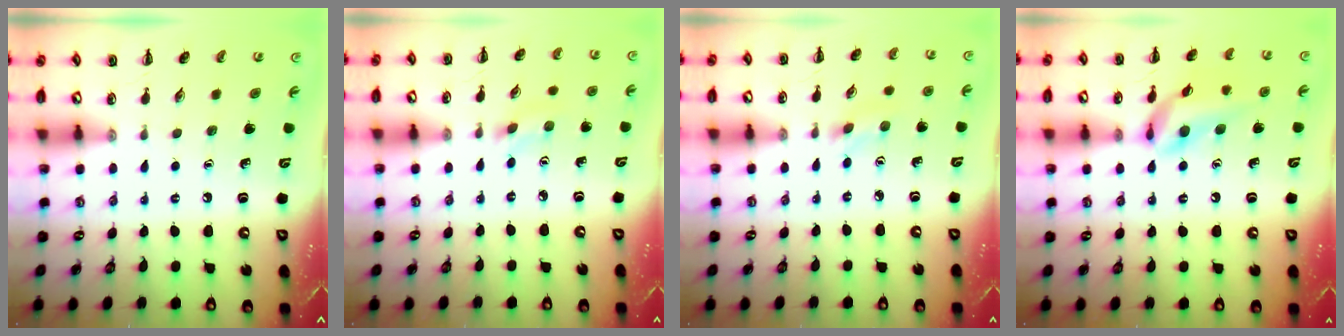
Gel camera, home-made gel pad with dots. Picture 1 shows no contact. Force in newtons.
{"total": 1.1, "press": 1.0, "slide": 0.5}
{"total": 1.2, "press": 1.1, "slide": 0.3}
{"total": 13.9, "press": 13.6, "slide": 2.4}